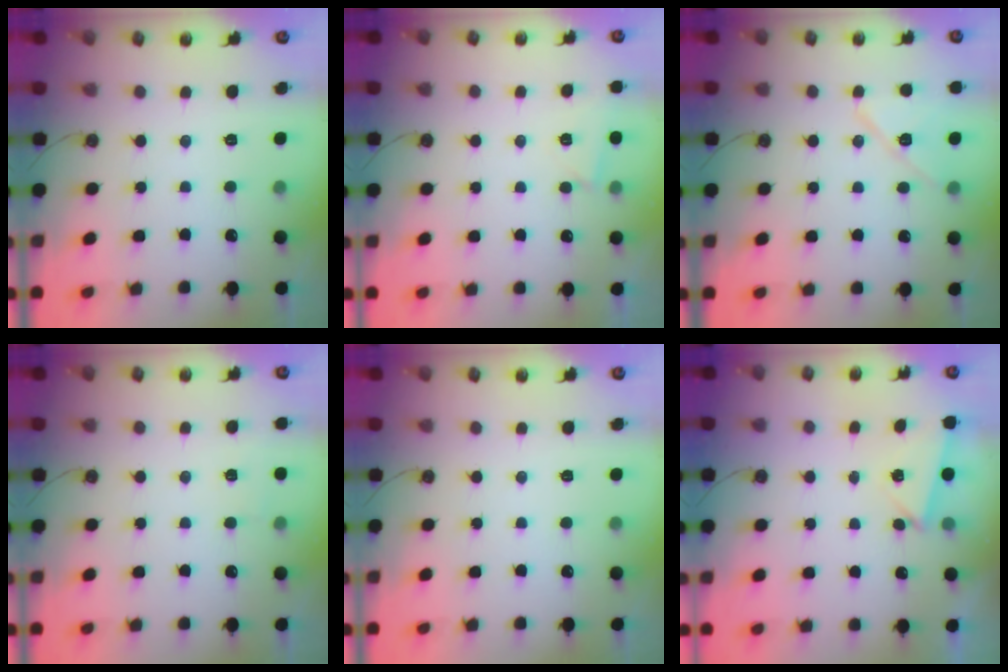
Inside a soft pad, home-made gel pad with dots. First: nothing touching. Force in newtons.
{"total": 3.9, "press": 1.7, "slide": 3.5}
{"total": 11.1, "press": 11.0, "slide": 1.1}
{"total": 2.3, "press": 2.3, "slide": 0.4}
{"total": 0.0}
{"total": 2.6, "press": 2.2, "slide": 1.4}